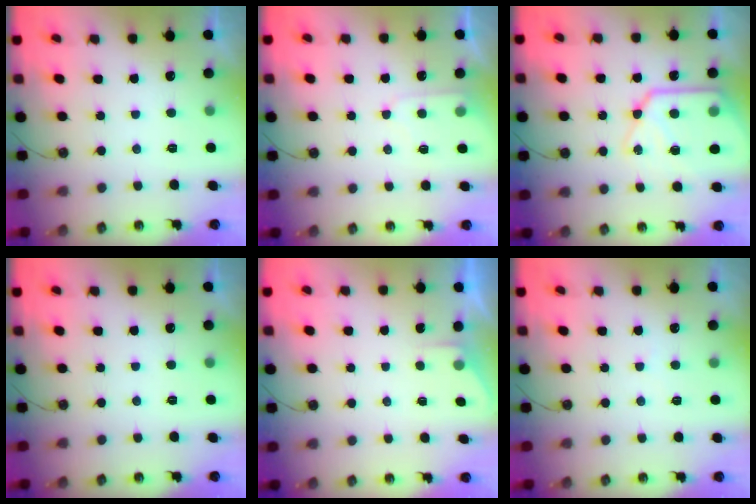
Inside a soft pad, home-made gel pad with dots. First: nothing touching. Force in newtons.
{"total": 6.3, "press": 6.3, "slide": 0.7}
{"total": 16.4, "press": 16.3, "slide": 1.5}
{"total": 0.0}
{"total": 1.8, "press": 1.8, "slide": 0.3}
{"total": 3.4, "press": 3.3, "slide": 0.5}